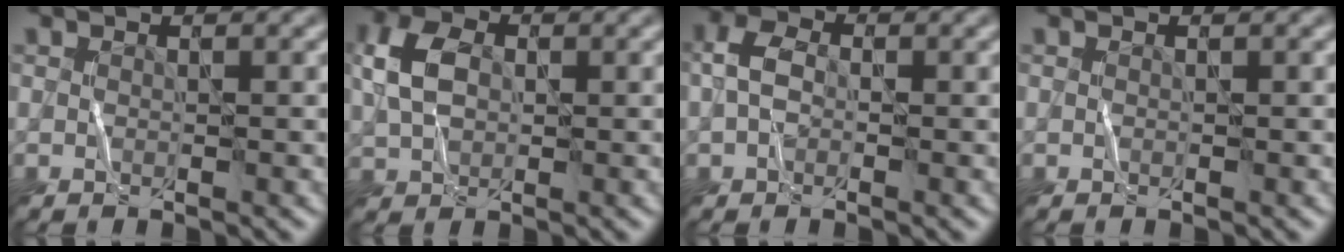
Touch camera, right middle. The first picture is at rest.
{"total": 4.7, "force": [0.7, 3.5, 3.2], "torque": [-0.075, 0.013, 0.006]}
{"total": 2.9, "force": [0.0, 2.2, 1.9], "torque": [-0.044, 0.010, -0.010]}
{"total": 0.0}